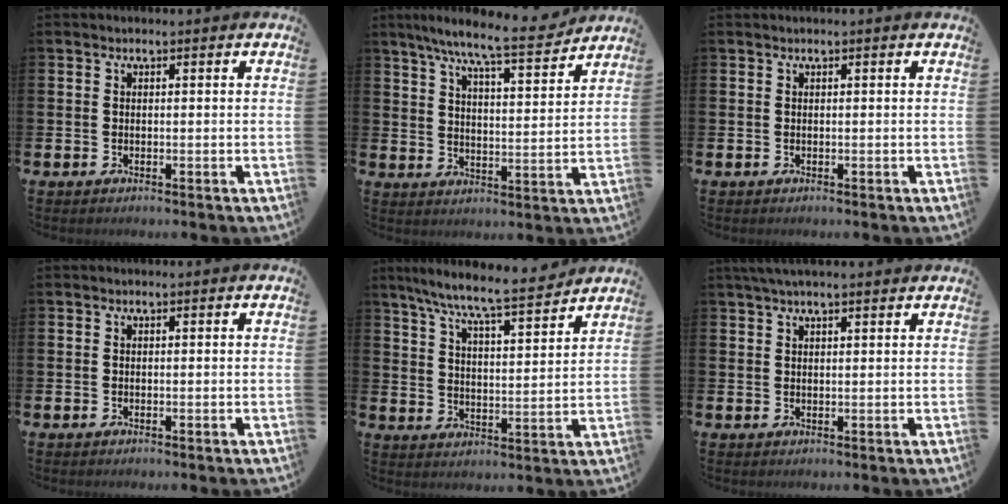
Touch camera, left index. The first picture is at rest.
{"total": 9.2, "force": [8.2, 0.4, 4.1], "torque": [-0.093, -0.049, 0.141]}
{"total": 0.0}
{"total": 0.0}
{"total": 8.4, "force": [7.6, 0.2, 3.4], "torque": [-0.096, -0.048, 0.133]}
{"total": 2.7, "force": [2.3, 0.3, 1.5], "torque": [-0.035, 0.003, 0.041]}